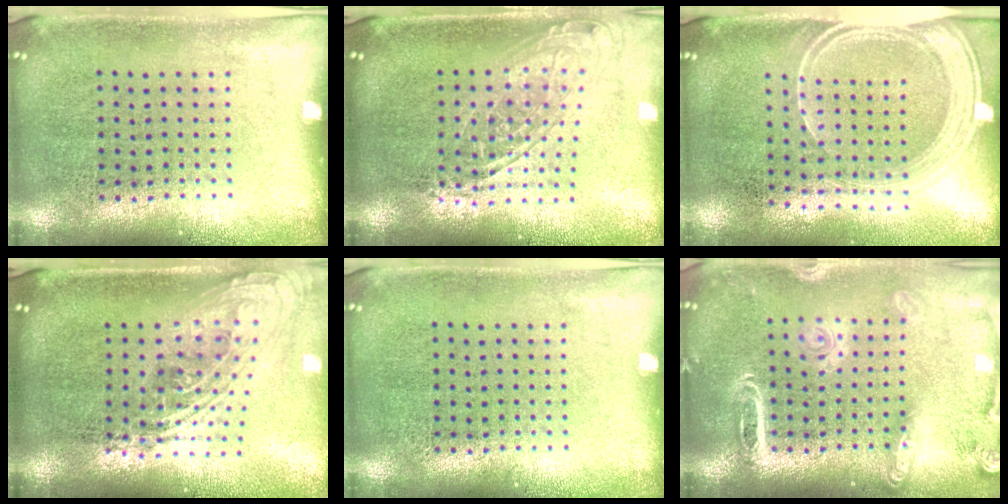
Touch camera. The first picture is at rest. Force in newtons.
{"total": 1.6, "press": 1.2, "slide": 1.0}
{"total": 2.0, "press": 1.7, "slide": 1.1}
{"total": 2.1, "press": 1.6, "slide": 1.4}
{"total": 0.0}
{"total": 1.9, "press": 1.8, "slide": 0.7}